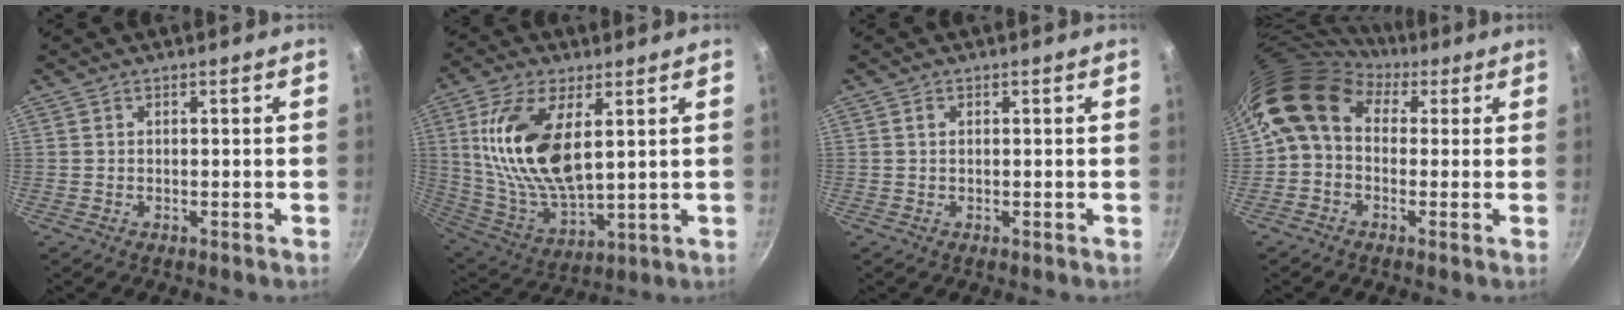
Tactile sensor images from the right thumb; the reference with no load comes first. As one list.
[{"total": 18.2, "force": [4.7, 8.7, 15.3], "torque": [-0.294, -0.025, 0.098]}, {"total": 0.9, "force": [0.3, 0.6, 0.6], "torque": [-0.011, 0.003, 0.004]}, {"total": 10.8, "force": [2.6, 8.2, 6.5], "torque": [-0.105, 0.018, 0.021]}]